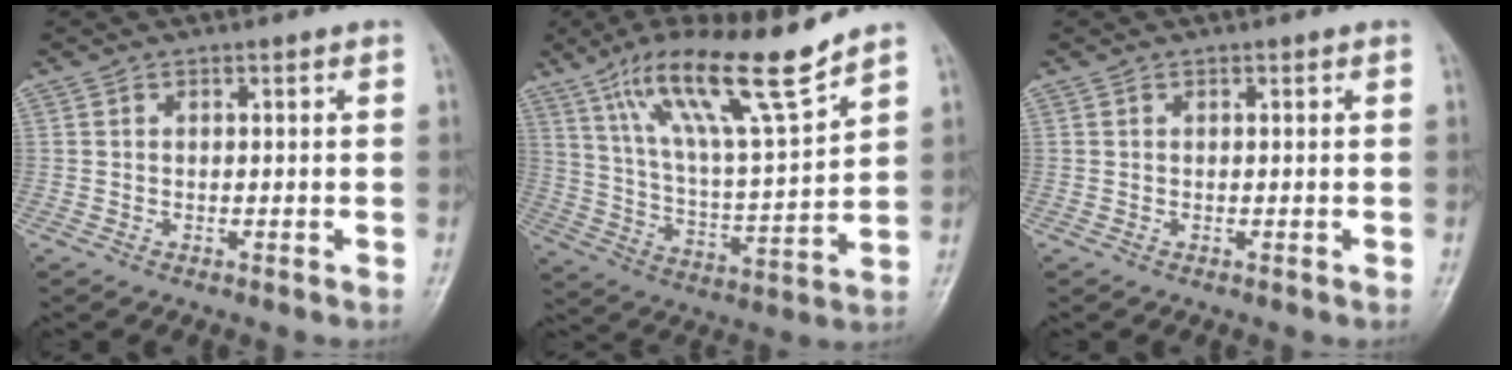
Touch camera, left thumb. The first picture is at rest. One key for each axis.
{"total": 17.4, "fx": 12.1, "fy": 1.9, "fz": 12.4, "tx": -0.205, "ty": -0.061, "tz": 0.218}
{"total": 0.0}